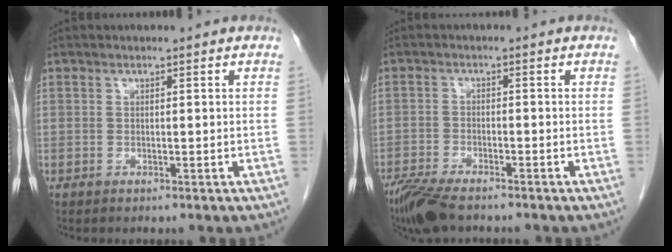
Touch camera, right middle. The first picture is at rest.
{"total": 7.0, "force": [-5.7, 1.4, 3.8], "torque": [-0.072, -0.018, -0.104]}